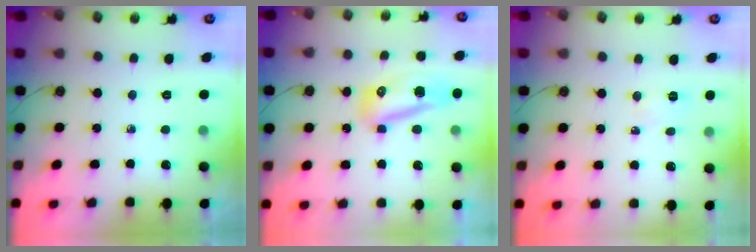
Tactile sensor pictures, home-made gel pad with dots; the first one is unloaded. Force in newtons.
{"total": 17.5, "press": 12.4, "slide": 12.4}
{"total": 3.0, "press": 2.9, "slide": 0.8}